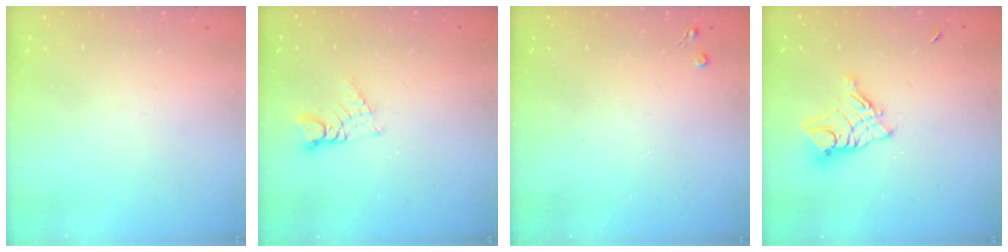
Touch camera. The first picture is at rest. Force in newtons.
{"total": 1.1, "press": 1.1, "slide": 0.1}
{"total": 2.6, "press": 2.5, "slide": 0.4}
{"total": 10.3, "press": 10.3, "slide": 0.9}